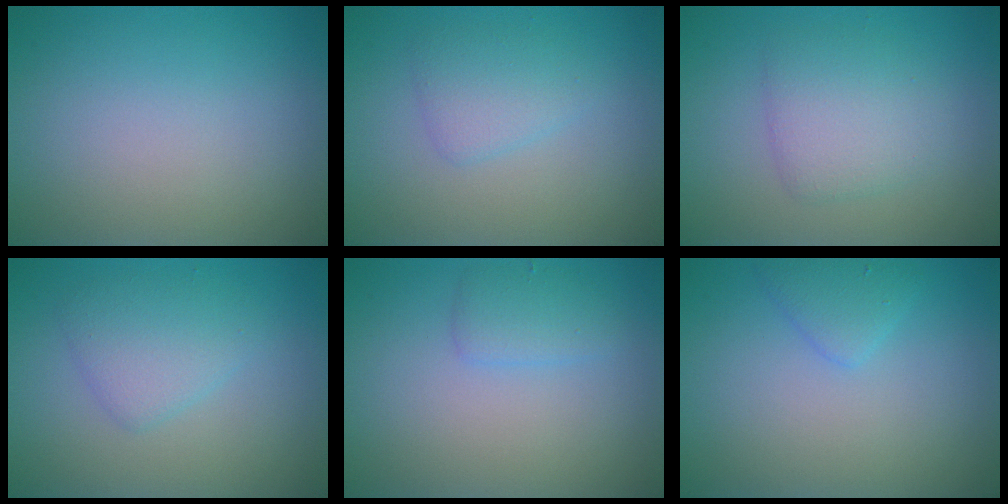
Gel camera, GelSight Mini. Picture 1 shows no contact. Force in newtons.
{"total": 2.1, "press": 2.1, "slide": 0.0}
{"total": 3.3, "press": 3.3, "slide": 0.1}
{"total": 2.8, "press": 2.8, "slide": 0.2}
{"total": 1.7, "press": 1.7, "slide": 0.1}
{"total": 1.7, "press": 1.7, "slide": 0.1}